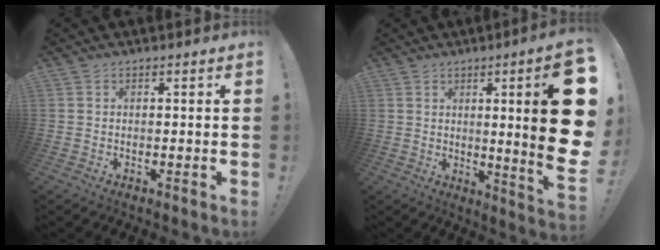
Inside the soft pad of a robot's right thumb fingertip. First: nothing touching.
{"total": 19.5, "force": [3.4, 1.8, 19.1], "torque": [-0.269, -0.035, 0.046]}